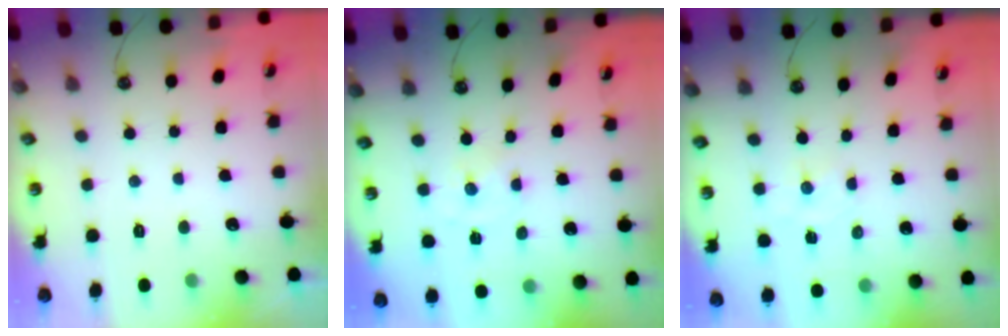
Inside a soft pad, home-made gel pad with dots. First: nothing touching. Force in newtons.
{"total": 0.0}
{"total": 2.5, "press": 2.5, "slide": 0.4}